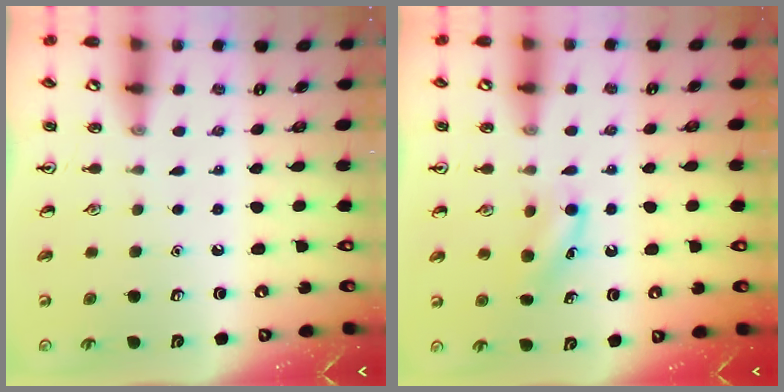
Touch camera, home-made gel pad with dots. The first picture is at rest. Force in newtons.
{"total": 6.0, "press": 5.8, "slide": 1.5}